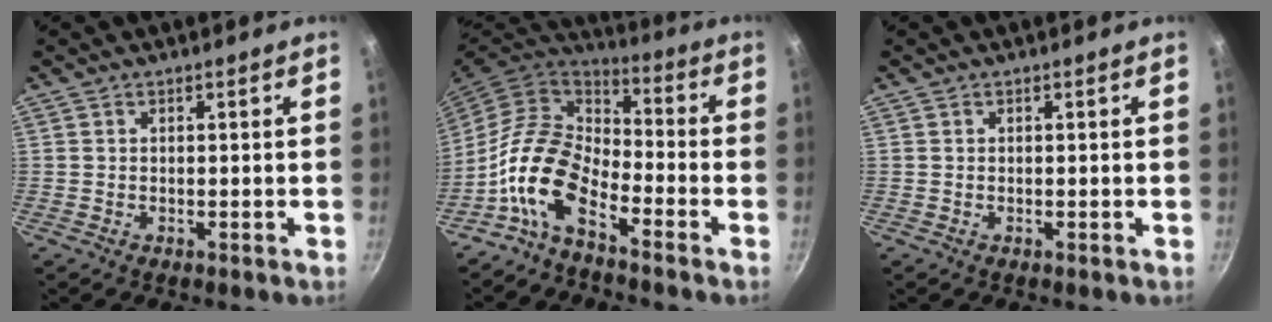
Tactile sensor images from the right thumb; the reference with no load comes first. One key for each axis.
{"total": 12.7, "fx": -6.8, "fy": 6.6, "fz": 8.5, "tx": -0.144, "ty": 0.061, "tz": -0.156}
{"total": 0.0}